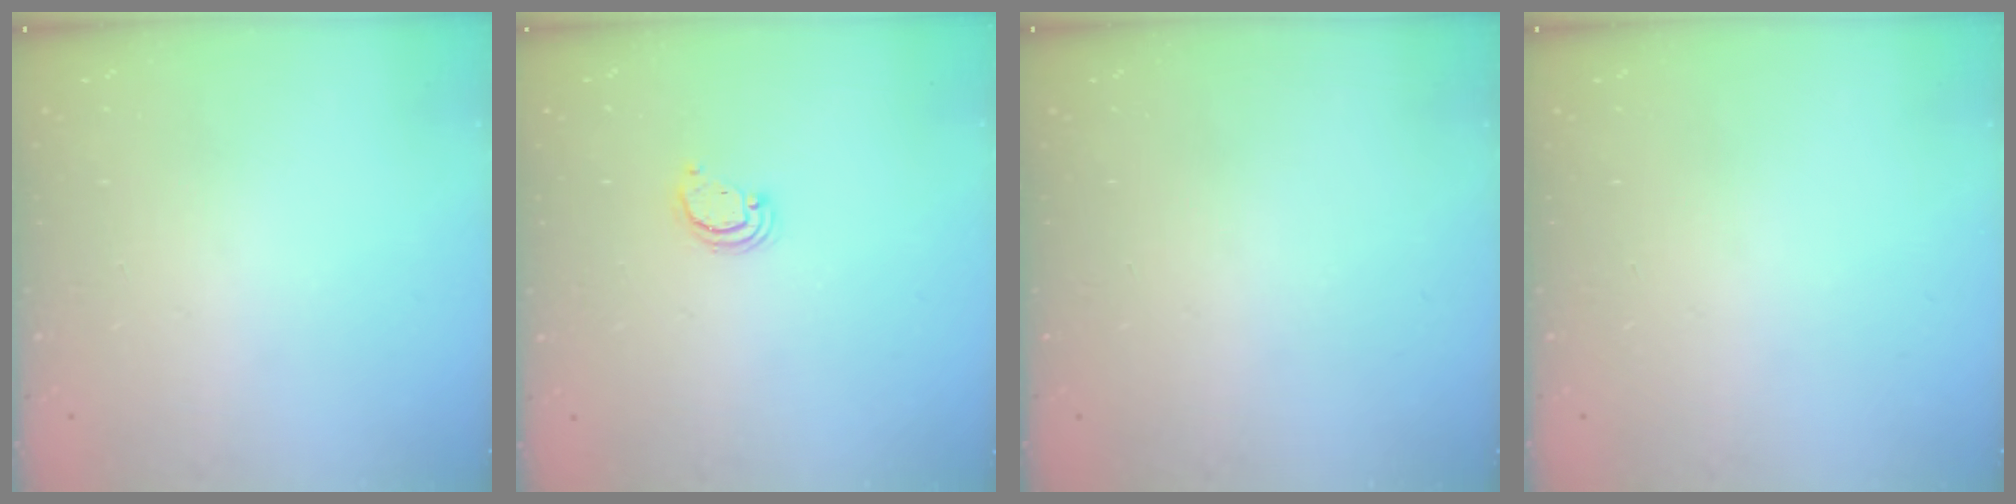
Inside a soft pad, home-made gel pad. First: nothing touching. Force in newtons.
{"total": 2.6, "press": 2.6, "slide": 0.2}
{"total": 0.0}
{"total": 0.0}